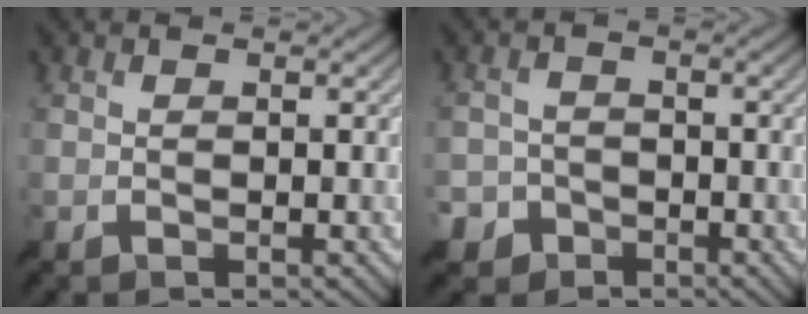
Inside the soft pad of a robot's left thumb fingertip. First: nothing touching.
{"total": 4.3, "force": [-2.8, 3.2, 0.6], "torque": [-0.003, -0.005, -0.058]}